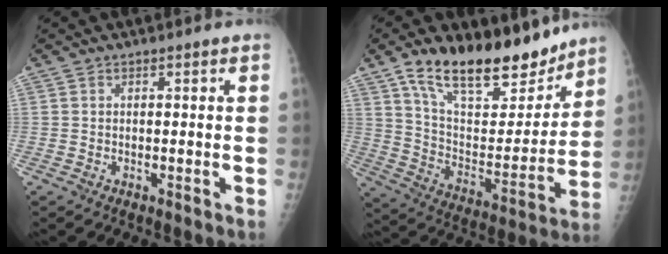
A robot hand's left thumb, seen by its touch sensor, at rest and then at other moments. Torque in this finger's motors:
{"motor_torque": [0.42, 0.72, 1.36, -1.40, 0.32]}